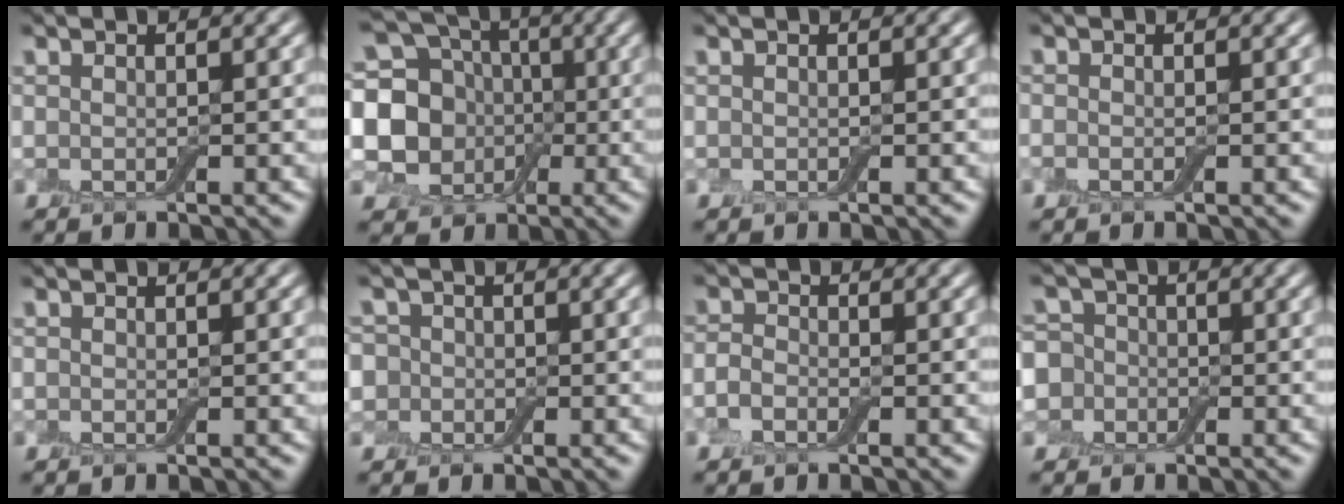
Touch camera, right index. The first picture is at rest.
{"total": 8.7, "force": [0.0, 7.5, 4.3], "torque": [-0.077, -0.018, -0.015]}
{"total": 0.0}
{"total": 0.6, "force": [-0.2, 0.4, 0.4], "torque": [-0.009, 0.000, -0.007]}
{"total": 0.0}
{"total": 4.0, "force": [0.5, 3.7, 1.4], "torque": [-0.012, 0.026, -0.033]}
{"total": 1.7, "force": [-0.8, 1.1, 1.0], "torque": [-0.022, 0.002, -0.022]}
{"total": 5.9, "force": [-0.6, 5.5, 1.9], "torque": [-0.036, 0.034, -0.061]}